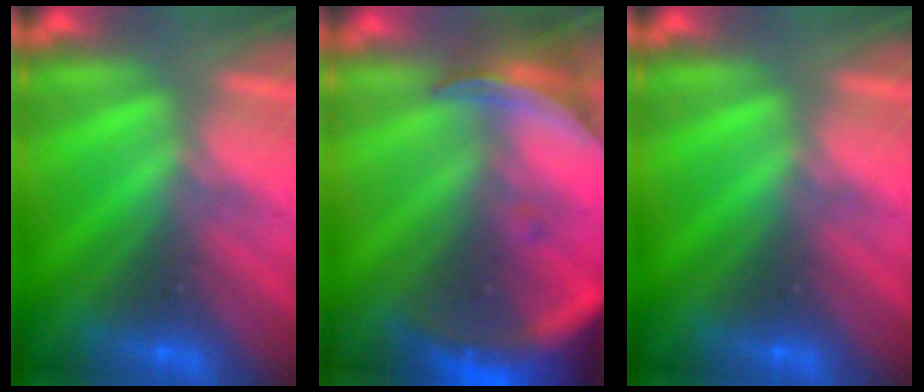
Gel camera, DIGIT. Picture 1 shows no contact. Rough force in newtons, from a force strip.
{"total": 9.6}
{"total": 0.0}